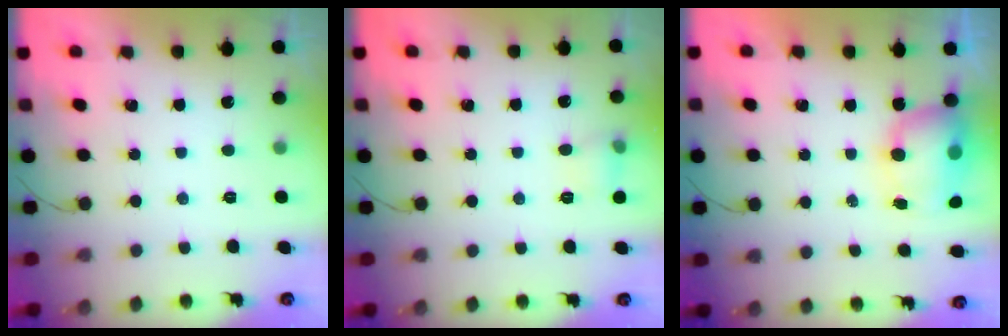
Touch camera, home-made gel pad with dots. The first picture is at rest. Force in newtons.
{"total": 6.1, "press": 5.9, "slide": 1.5}
{"total": 8.1, "press": 8.0, "slide": 1.7}